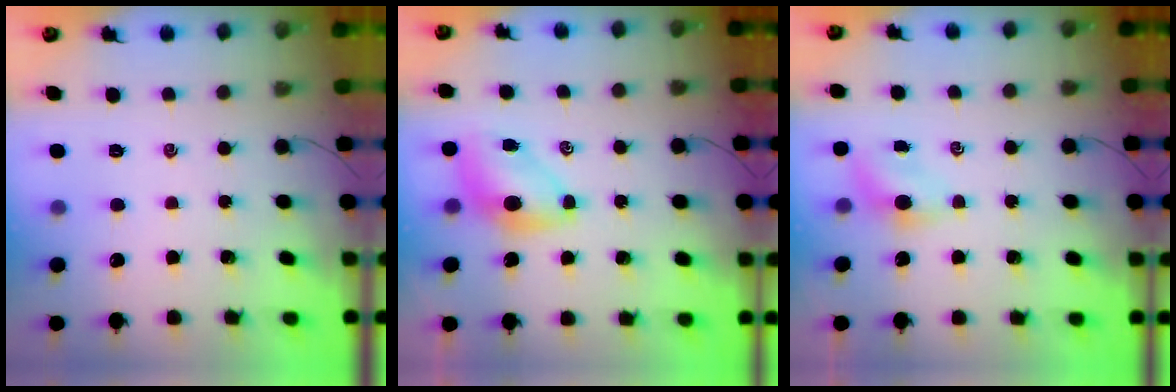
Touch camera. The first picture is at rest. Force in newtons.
{"total": 6.6, "press": 6.5, "slide": 1.0}
{"total": 3.9, "press": 3.8, "slide": 1.0}